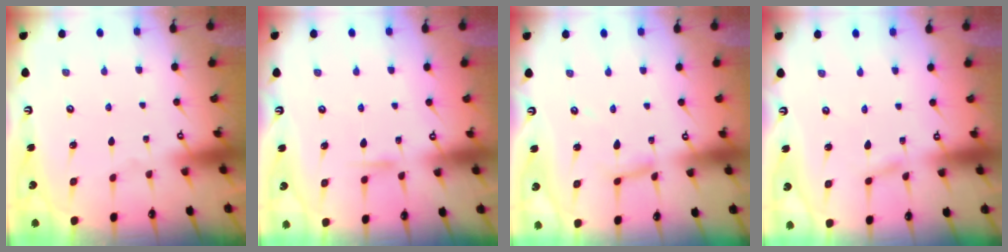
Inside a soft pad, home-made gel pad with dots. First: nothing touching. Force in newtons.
{"total": 4.7, "press": 4.6, "slide": 0.6}
{"total": 3.5, "press": 3.5, "slide": 0.2}
{"total": 1.6, "press": 1.6, "slide": 0.2}